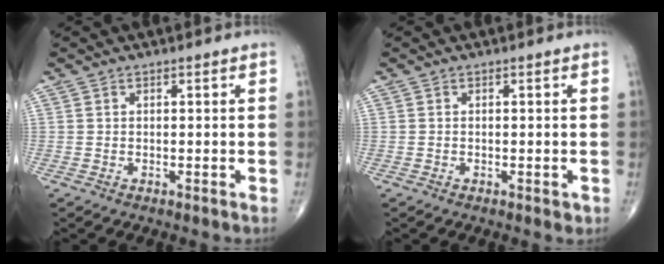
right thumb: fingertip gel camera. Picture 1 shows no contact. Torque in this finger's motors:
{"motor_torque": [-0.09, 0.01, -0.09, -0.03, 0.01]}